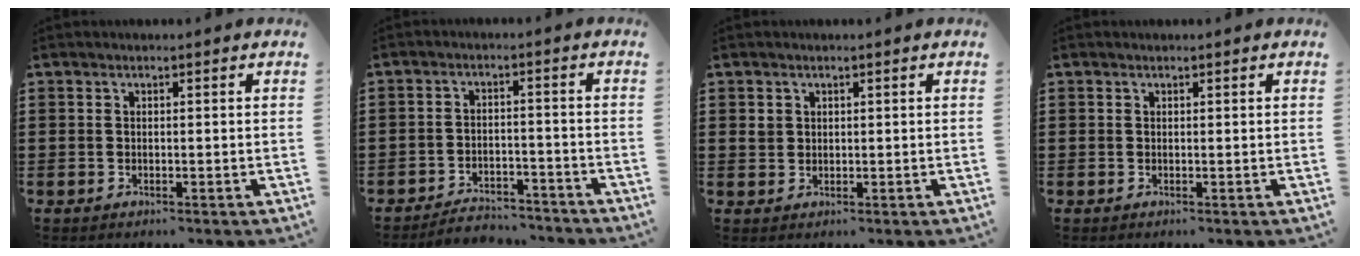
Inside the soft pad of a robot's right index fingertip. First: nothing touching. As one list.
[{"total": 4.1, "force": [-4.0, 0.7, 0.2], "torque": [-0.008, 0.008, -0.083]}, {"total": 1.3, "force": [0.6, 1.2, 0.3], "torque": [-0.009, 0.003, 0.013]}, {"total": 0.0}]